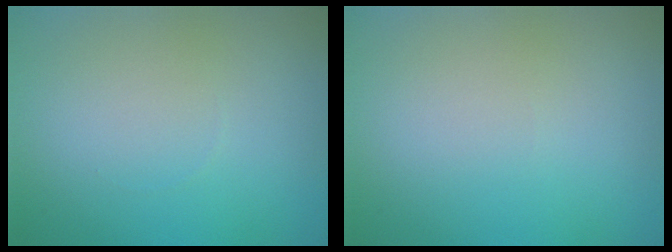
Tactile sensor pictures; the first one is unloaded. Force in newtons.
{"total": 0.0}